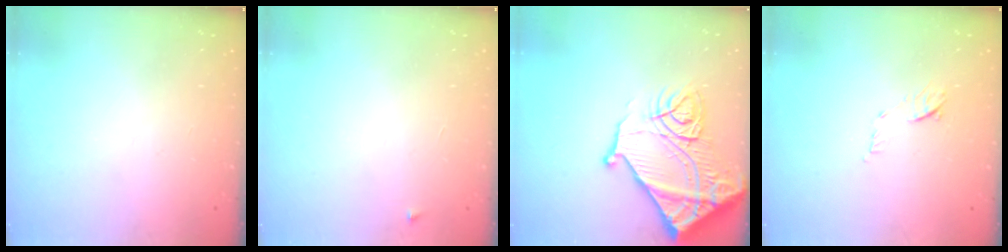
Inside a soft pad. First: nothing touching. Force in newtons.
{"total": 2.3, "press": 2.3, "slide": 0.3}
{"total": 19.6, "press": 19.5, "slide": 2.0}
{"total": 8.0, "press": 7.9, "slide": 1.0}